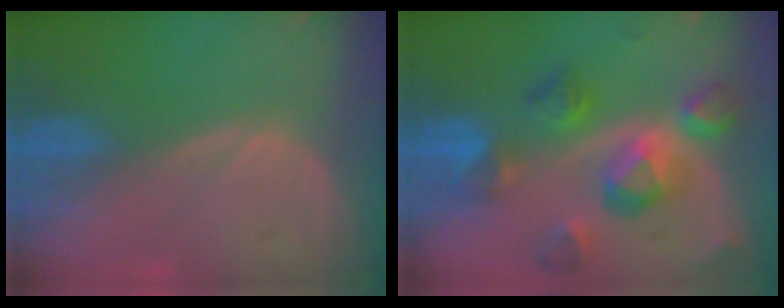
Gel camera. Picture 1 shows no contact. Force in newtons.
{"total": 10.3, "press": 9.2, "slide": 4.7}